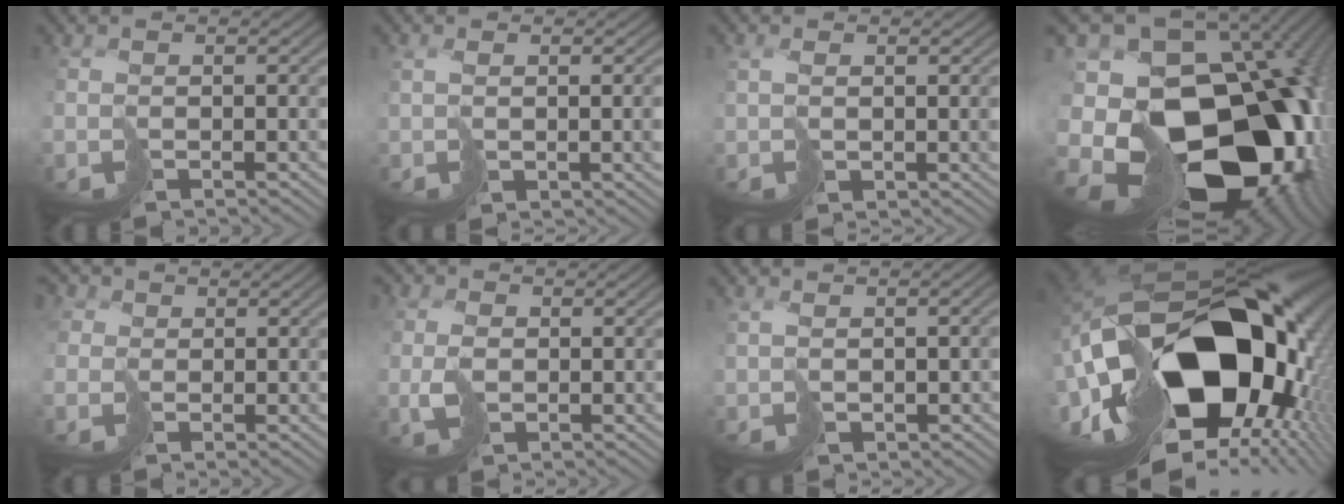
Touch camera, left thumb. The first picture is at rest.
{"total": 3.7, "force": [0.8, 1.6, 3.3], "torque": [-0.064, -0.008, 0.028]}
{"total": 2.6, "force": [1.1, 1.1, 2.1], "torque": [-0.043, -0.001, 0.029]}
{"total": 22.5, "force": [-7.3, 14.5, 15.6], "torque": [-0.311, -0.035, -0.084]}
{"total": 3.7, "force": [1.2, 3.2, 1.3], "torque": [-0.051, 0.009, 0.009]}
{"total": 3.1, "force": [0.3, 2.2, 2.2], "torque": [-0.054, 0.000, 0.011]}
{"total": 3.2, "force": [0.1, 1.7, 2.7], "torque": [-0.054, -0.006, 0.017]}
{"total": 22.2, "force": [-1.4, 13.3, 17.7], "torque": [-0.337, -0.030, -0.017]}